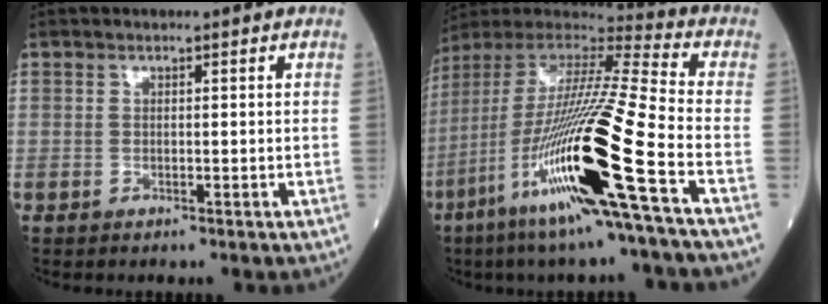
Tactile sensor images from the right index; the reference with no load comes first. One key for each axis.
{"total": 23.9, "fx": -9.5, "fy": -0.6, "fz": 21.9, "tx": -0.439, "ty": -0.052, "tz": -0.188}